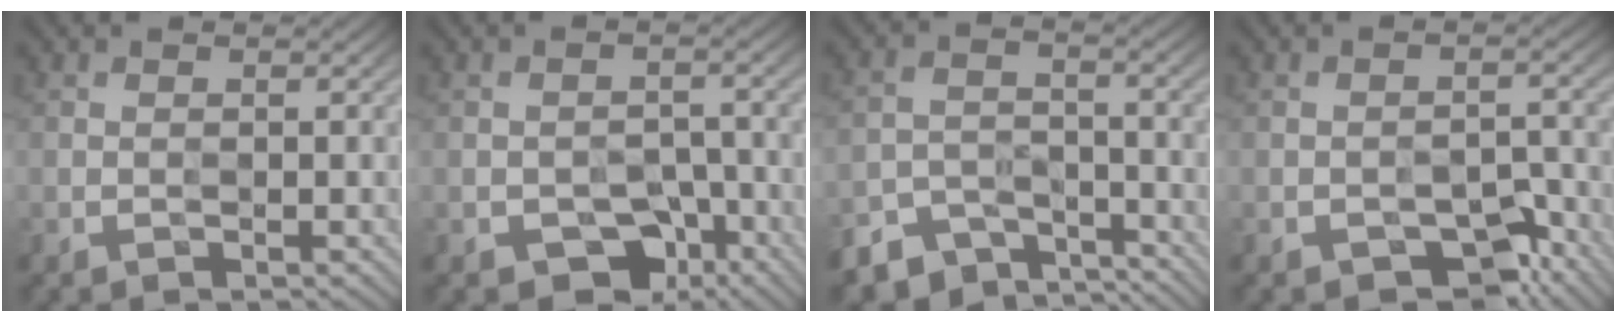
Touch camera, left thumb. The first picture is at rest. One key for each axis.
{"total": 4.3, "fx": -3.3, "fy": 2.7, "fz": 1.0, "tx": -0.003, "ty": 0.010, "tz": -0.053}
{"total": 5.6, "fx": -5.2, "fy": 1.9, "fz": 0.2, "tx": -0.003, "ty": -0.007, "tz": -0.101}
{"total": 3.3, "fx": -3.0, "fy": 1.3, "fz": 0.5, "tx": 0.007, "ty": 0.008, "tz": -0.044}